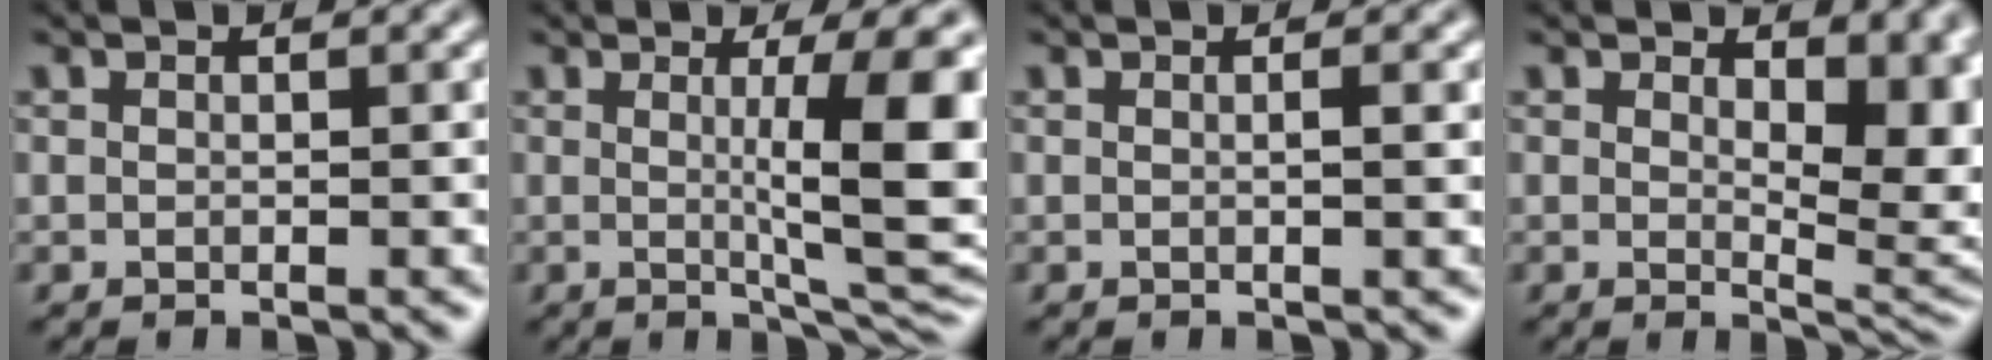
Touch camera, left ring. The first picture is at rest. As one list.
[{"total": 9.2, "force": [0.8, 2.1, 8.9], "torque": [-0.111, -0.007, 0.015]}, {"total": 1.0, "force": [0.0, 0.2, 0.9], "torque": [-0.011, 0.002, -0.002]}, {"total": 6.8, "force": [1.5, 3.4, 5.7], "torque": [-0.063, -0.013, 0.037]}]